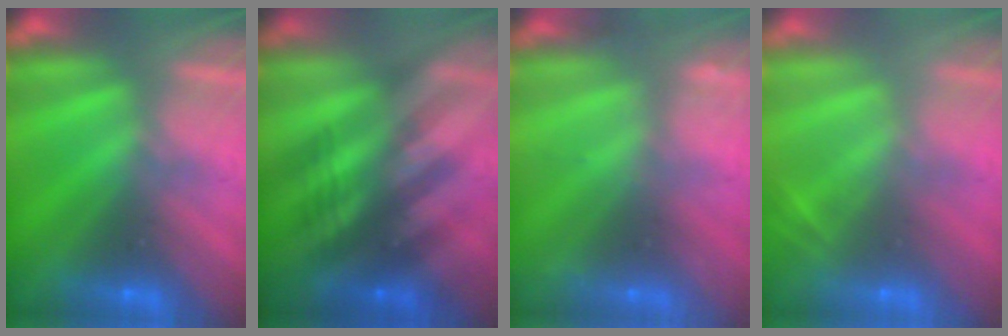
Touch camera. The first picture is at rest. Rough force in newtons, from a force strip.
{"total": 2.4}
{"total": 2.3}
{"total": 2.0}